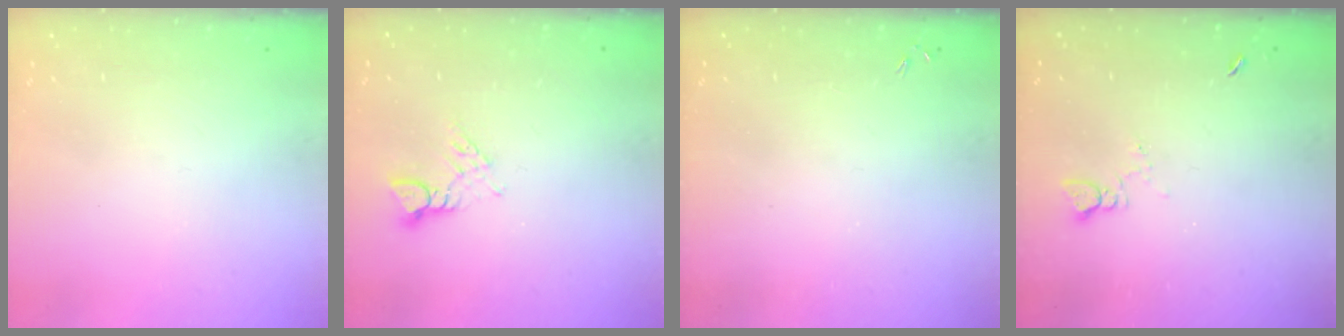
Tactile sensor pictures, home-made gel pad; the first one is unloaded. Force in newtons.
{"total": 3.8, "press": 3.8, "slide": 0.2}
{"total": 0.0}
{"total": 2.1, "press": 2.1, "slide": 0.3}